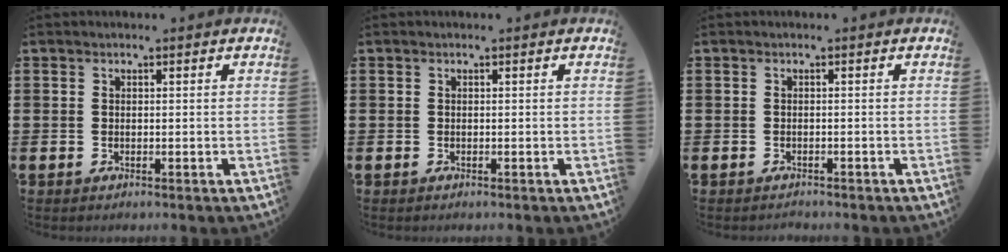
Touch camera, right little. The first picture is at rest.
{"total": 0.0}
{"total": 0.5, "force": [-0.5, 0.0, -0.1], "torque": [0.005, -0.005, -0.012]}